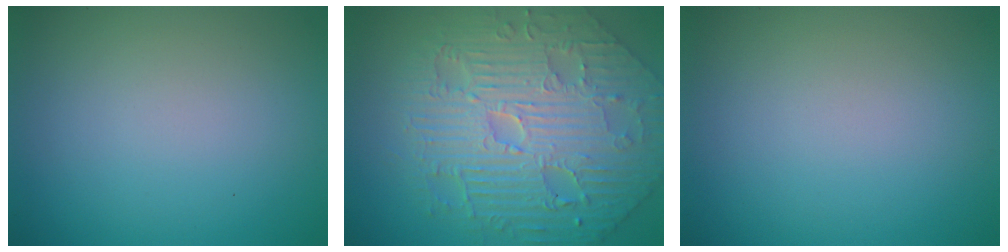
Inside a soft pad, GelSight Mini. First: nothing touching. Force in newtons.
{"total": 8.2, "press": 6.6, "slide": 4.8}
{"total": 0.0}